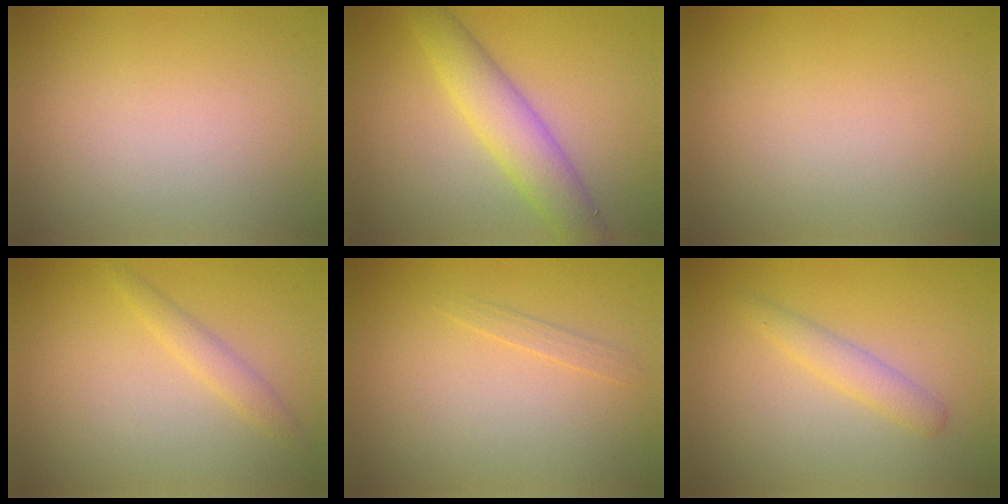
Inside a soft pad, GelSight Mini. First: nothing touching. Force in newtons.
{"total": 4.8, "press": 4.8, "slide": 0.1}
{"total": 0.0}
{"total": 1.6, "press": 1.6, "slide": 0.1}
{"total": 0.8, "press": 0.8, "slide": 0.1}
{"total": 1.9, "press": 1.9, "slide": 0.1}